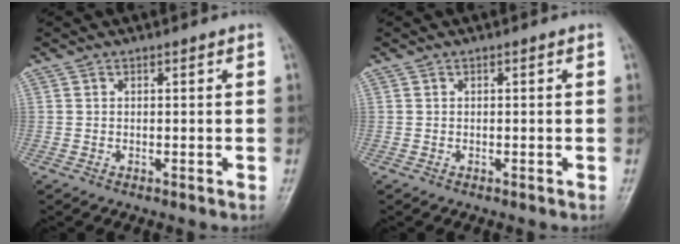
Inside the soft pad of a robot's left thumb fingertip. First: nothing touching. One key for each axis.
{"total": 0.0}